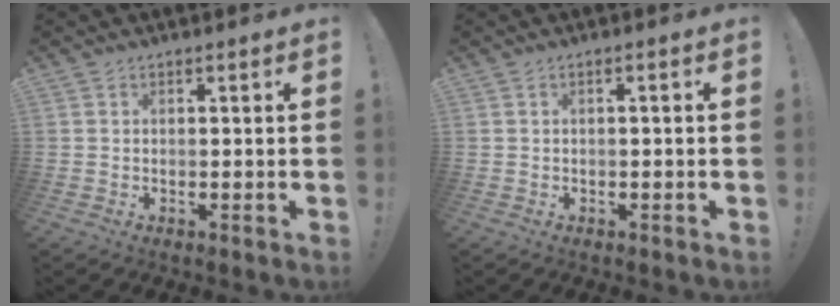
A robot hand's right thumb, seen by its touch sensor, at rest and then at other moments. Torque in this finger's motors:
{"motor_torque": [-0.01, -0.10, -0.26, 0.19, 0.00]}